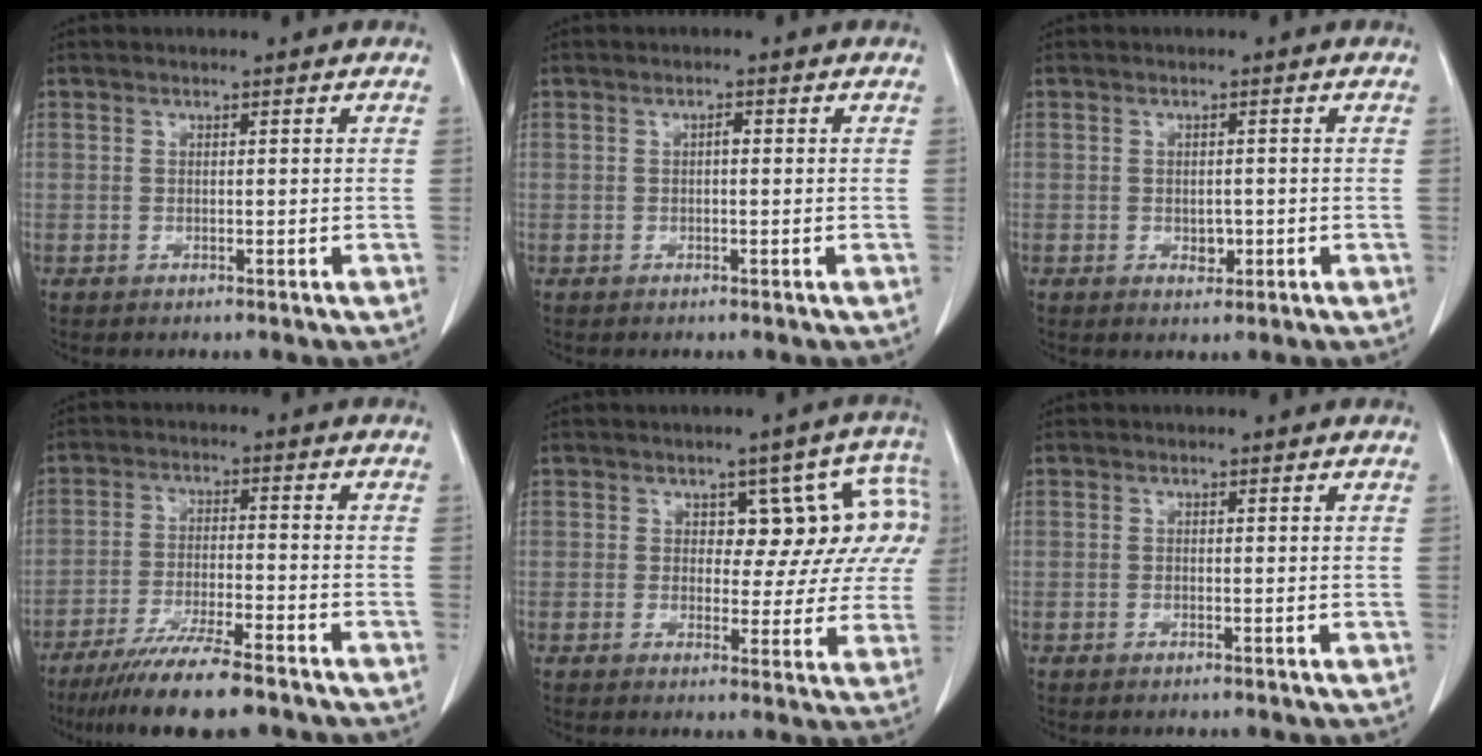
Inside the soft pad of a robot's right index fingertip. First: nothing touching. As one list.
[{"total": 0.7, "force": [0.0, 0.1, 0.7], "torque": [-0.011, 0.003, -0.001]}, {"total": 2.0, "force": [-0.5, 1.3, 1.3], "torque": [-0.019, 0.001, -0.002]}, {"total": 11.6, "force": [-9.2, 0.9, 7.0], "torque": [-0.115, -0.029, -0.151]}, {"total": 9.2, "force": [2.3, 5.4, 7.2], "torque": [-0.056, 0.033, 0.025]}, {"total": 0.0}]